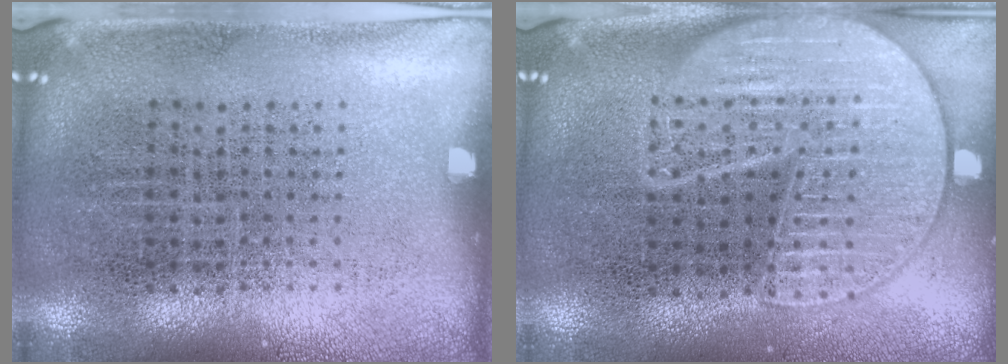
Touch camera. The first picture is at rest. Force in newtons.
{"total": 2.5, "press": 2.5, "slide": 0.2}